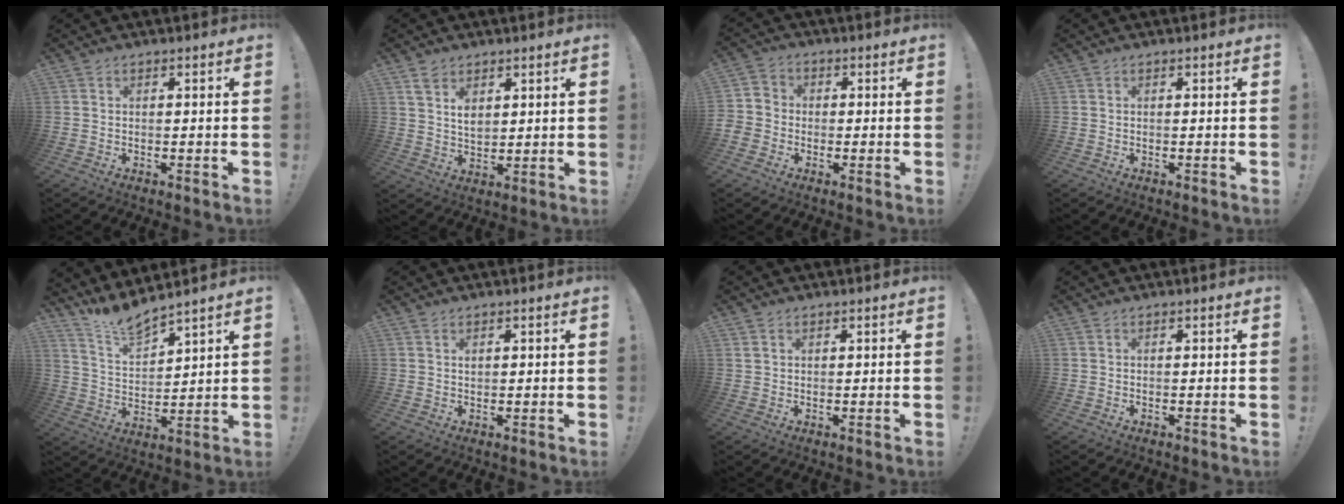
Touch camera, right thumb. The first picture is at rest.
{"total": 5.7, "force": [3.4, 3.8, 2.6], "torque": [-0.036, -0.018, 0.061]}
{"total": 4.5, "force": [-2.0, 3.9, 1.0], "torque": [-0.024, 0.019, -0.036]}
{"total": 0.0}
{"total": 8.6, "force": [8.1, 0.8, 2.7], "torque": [-0.060, -0.060, 0.150]}
{"total": 0.8, "force": [0.5, 0.5, 0.4], "torque": [-0.005, -0.002, 0.009]}
{"total": 1.2, "force": [0.8, 0.8, 0.5], "torque": [-0.009, 0.001, 0.015]}
{"total": 0.0}